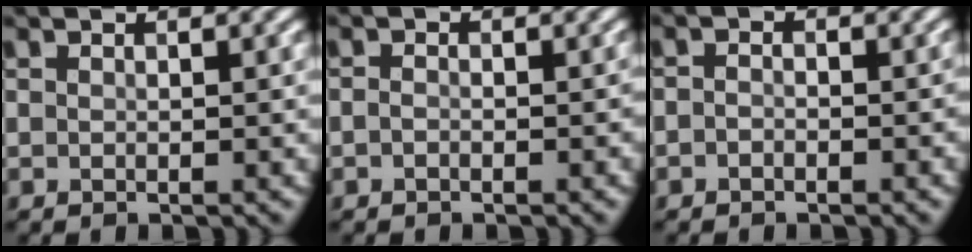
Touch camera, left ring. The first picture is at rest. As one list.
[{"total": 1.1, "force": [-1.0, 0.3, -0.1], "torque": [-0.008, -0.001, -0.027]}, {"total": 1.5, "force": [-1.3, 0.7, 0.0], "torque": [-0.004, -0.001, -0.037]}]